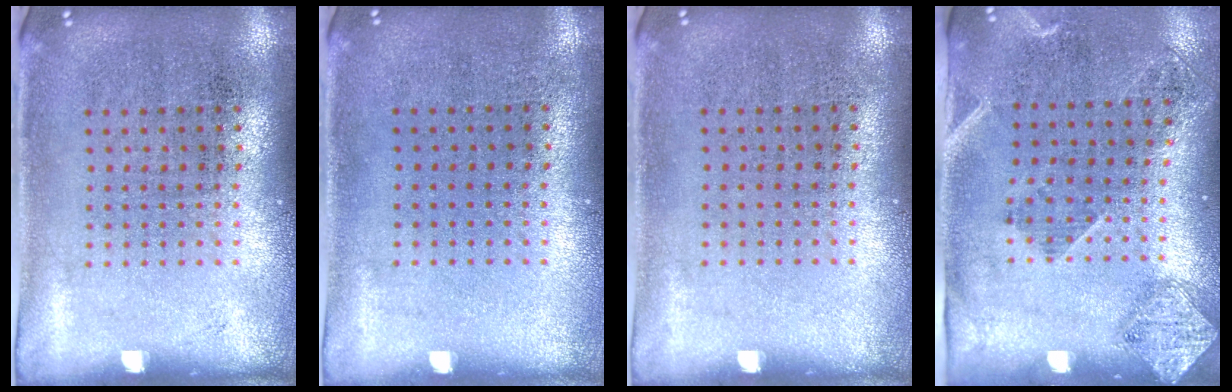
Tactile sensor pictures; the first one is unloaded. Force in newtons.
{"total": 0.0}
{"total": 0.0}
{"total": 1.7, "press": 1.3, "slide": 1.1}